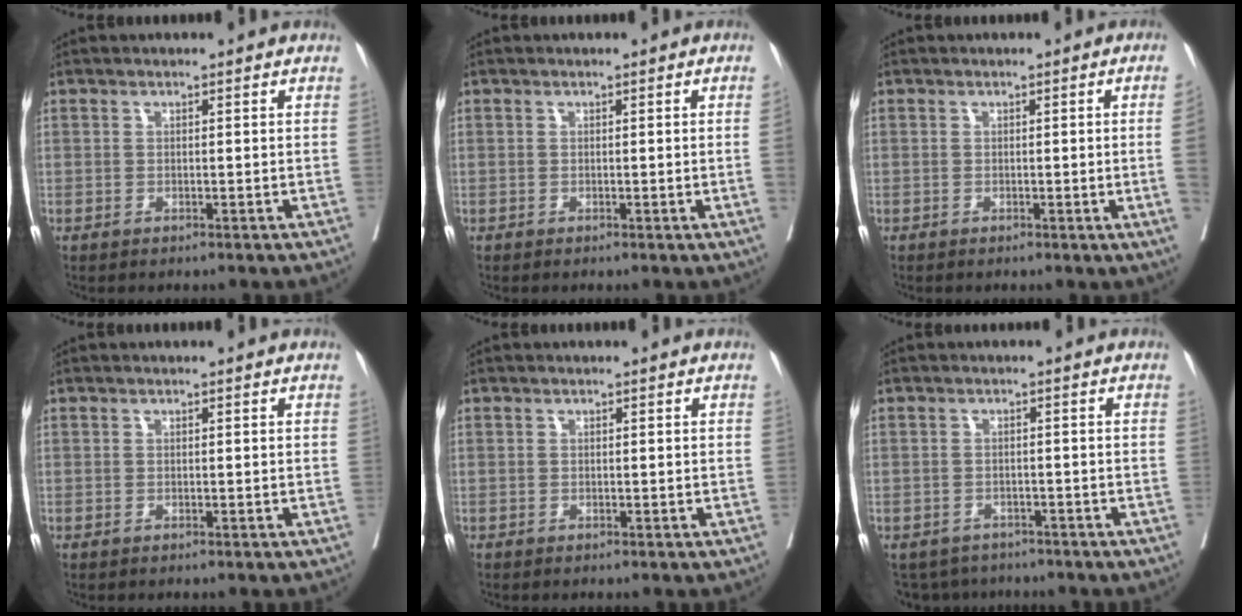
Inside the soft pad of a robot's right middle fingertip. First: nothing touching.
{"total": 1.6, "force": [-0.1, -0.6, 1.5], "torque": [-0.023, -0.002, 0.001]}
{"total": 4.2, "force": [-0.4, -1.5, 3.9], "torque": [-0.055, -0.010, -0.001]}
{"total": 0.0}
{"total": 0.0}
{"total": 5.7, "force": [-5.0, 2.7, 0.2], "torque": [0.002, -0.004, -0.074]}